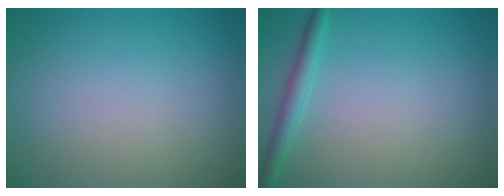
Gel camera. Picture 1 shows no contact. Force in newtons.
{"total": 2.0, "press": 2.0, "slide": 0.1}